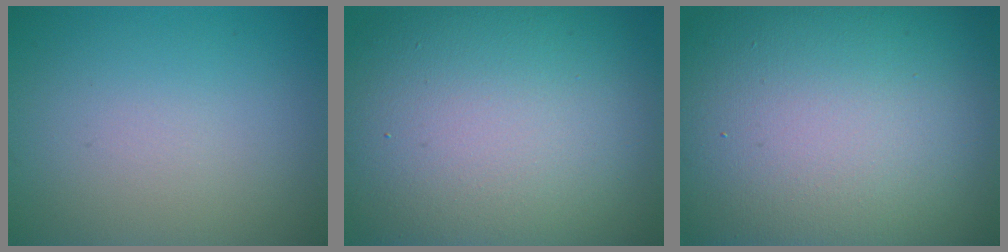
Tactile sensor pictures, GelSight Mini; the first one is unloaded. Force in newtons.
{"total": 17.3, "press": 17.3, "slide": 1.1}
{"total": 21.2, "press": 21.2, "slide": 1.7}